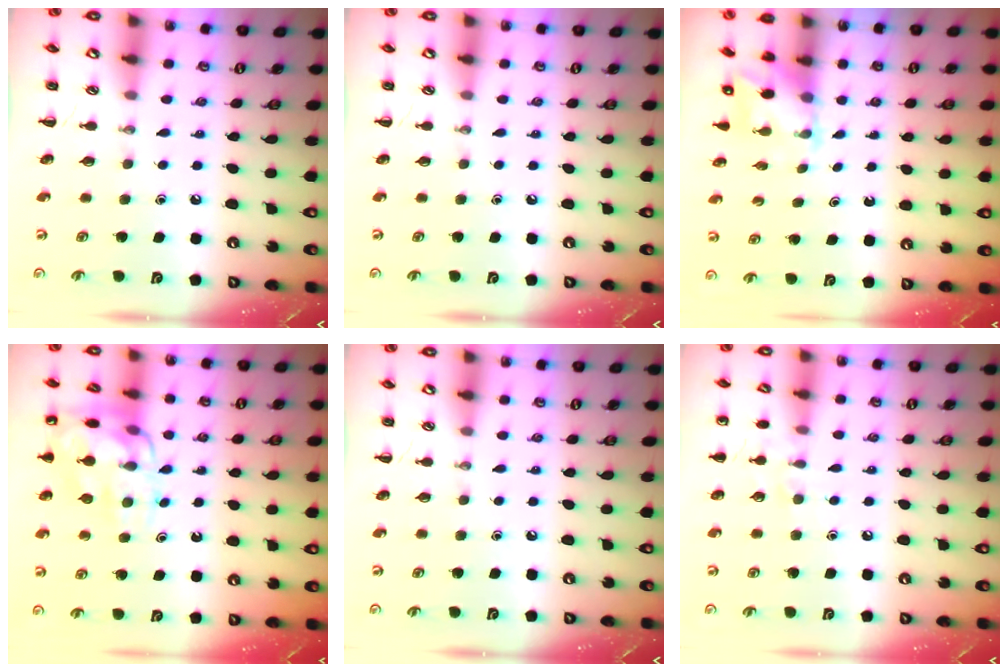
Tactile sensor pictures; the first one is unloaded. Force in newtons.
{"total": 0.0}
{"total": 2.1, "press": 2.0, "slide": 0.7}
{"total": 13.5, "press": 13.5, "slide": 1.2}
{"total": 0.0}
{"total": 6.6, "press": 6.4, "slide": 1.6}